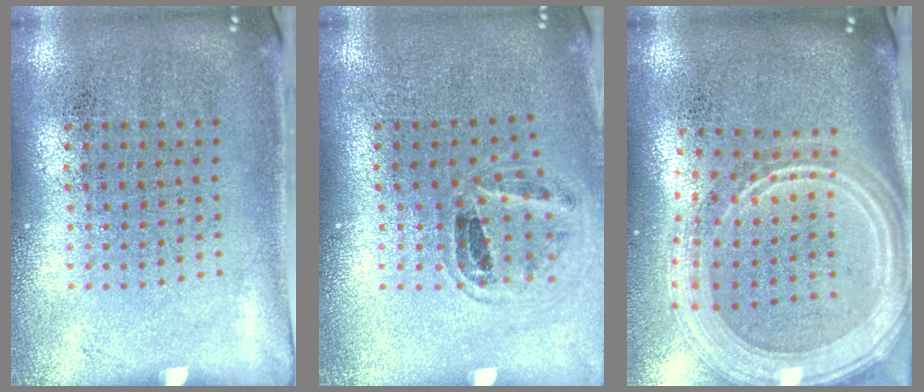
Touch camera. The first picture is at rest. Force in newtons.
{"total": 0.9, "press": 0.9, "slide": 0.2}
{"total": 3.1, "press": 2.5, "slide": 1.7}